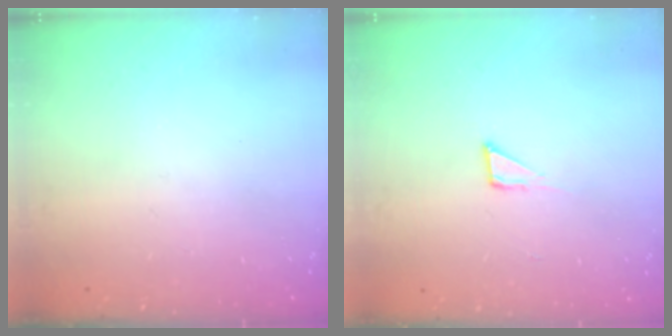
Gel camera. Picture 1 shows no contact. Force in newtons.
{"total": 2.8, "press": 2.8, "slide": 0.2}